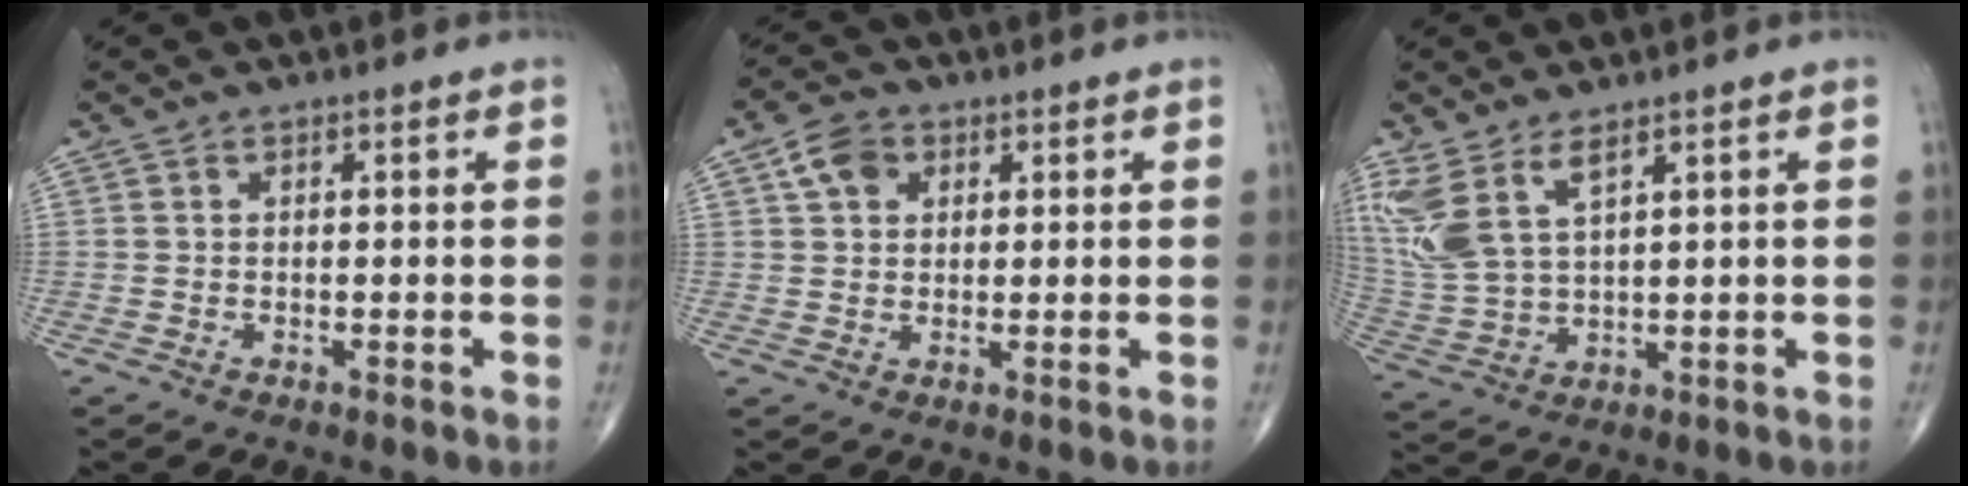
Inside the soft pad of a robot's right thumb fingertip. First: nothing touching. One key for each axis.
{"total": 5.4, "fx": 2.1, "fy": 4.0, "fz": 2.9, "tx": -0.039, "ty": 0.002, "tz": 0.035}
{"total": 10.3, "fx": 5.9, "fy": 3.9, "fz": 7.5, "tx": -0.180, "ty": -0.021, "tz": 0.137}